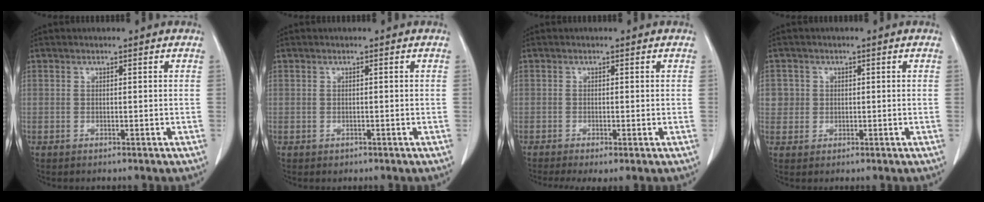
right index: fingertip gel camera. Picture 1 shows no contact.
{"total": 0.6, "force": [-0.2, 0.5, 0.0], "torque": [-0.003, 0.003, -0.001]}
{"total": 3.2, "force": [-1.8, 0.8, 2.5], "torque": [-0.045, -0.012, -0.031]}
{"total": 2.8, "force": [0.5, 2.7, 0.0], "torque": [0.018, 0.004, 0.007]}